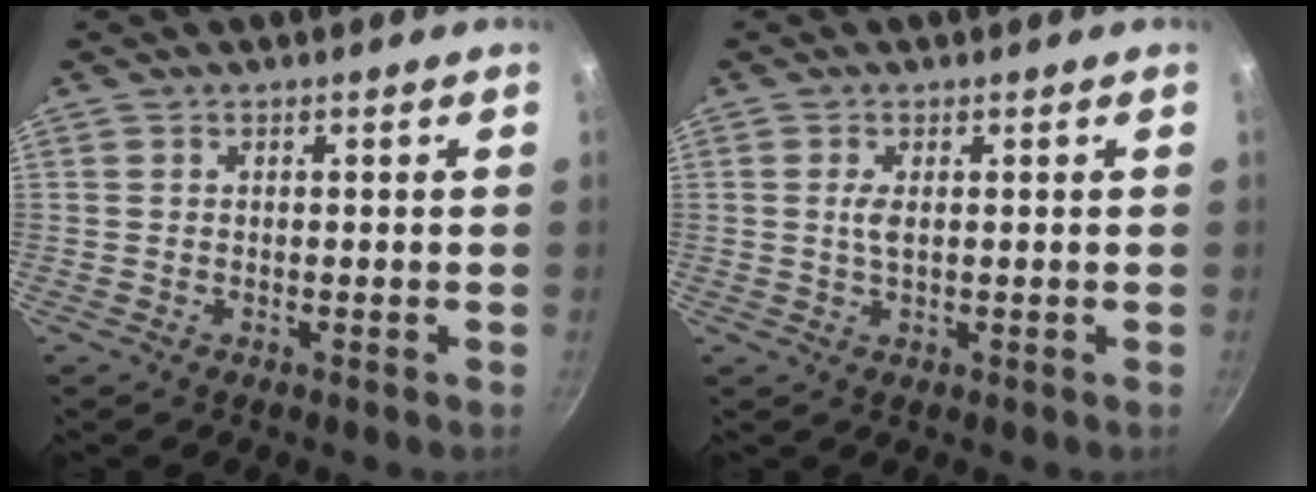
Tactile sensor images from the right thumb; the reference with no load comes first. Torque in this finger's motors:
{"motor_torque": [0.70, 0.38, 0.88, 0.37, 0.13]}